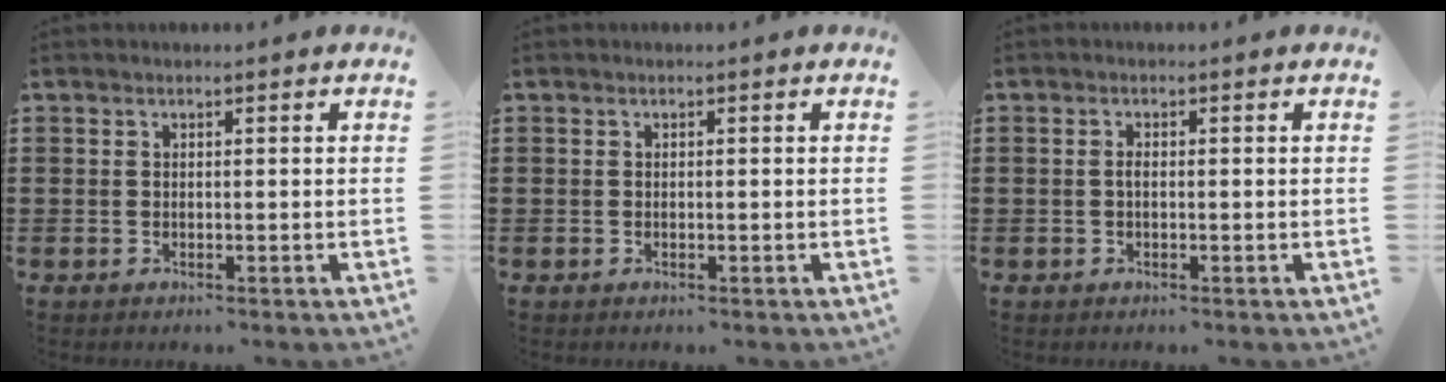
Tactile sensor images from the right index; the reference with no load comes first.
{"total": 0.0}
{"total": 0.9, "force": [-0.2, 0.3, 0.9], "torque": [-0.017, -0.004, -0.003]}